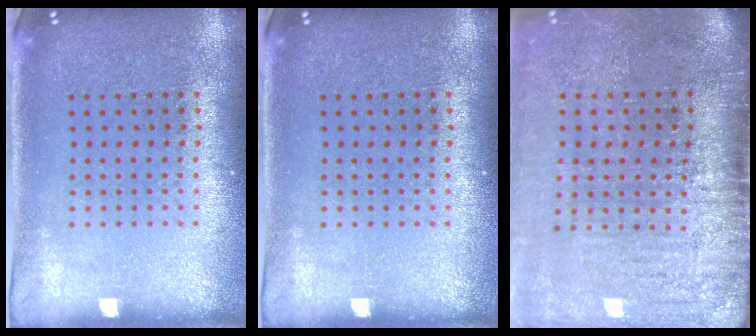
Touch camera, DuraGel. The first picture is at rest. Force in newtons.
{"total": 0.0}
{"total": 4.7, "press": 3.8, "slide": 2.6}